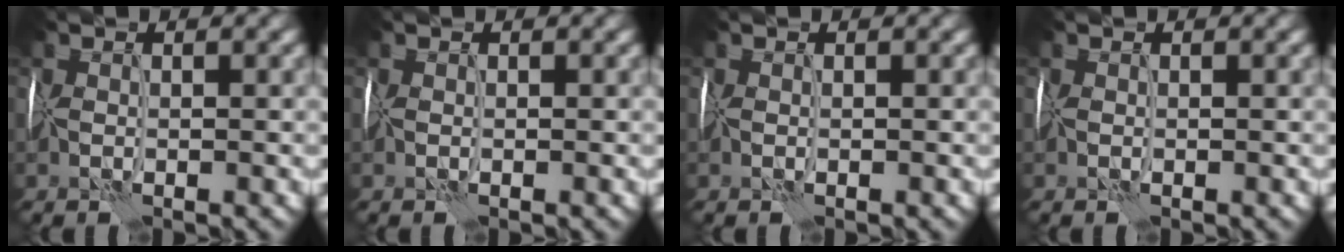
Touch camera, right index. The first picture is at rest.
{"total": 0.0}
{"total": 0.0}
{"total": 0.0}